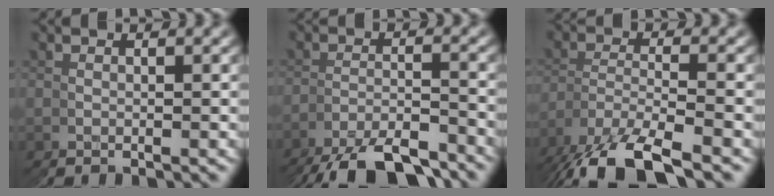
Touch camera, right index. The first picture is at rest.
{"total": 6.9, "force": [-6.0, 1.5, 3.1], "torque": [-0.044, -0.007, -0.095]}
{"total": 5.3, "force": [-1.8, 2.9, 4.0], "torque": [-0.087, -0.010, -0.022]}